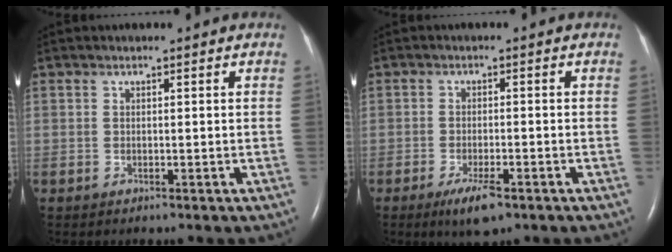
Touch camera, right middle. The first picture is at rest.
{"total": 4.7, "force": [-2.8, 1.0, 3.5], "torque": [-0.071, -0.008, -0.044]}